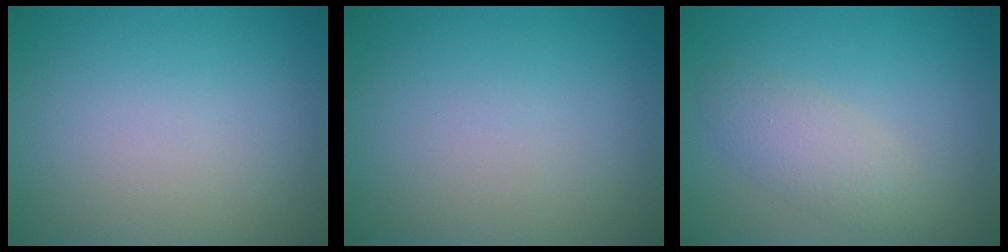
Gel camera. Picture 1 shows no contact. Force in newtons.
{"total": 0.0}
{"total": 2.8, "press": 2.8, "slide": 0.1}